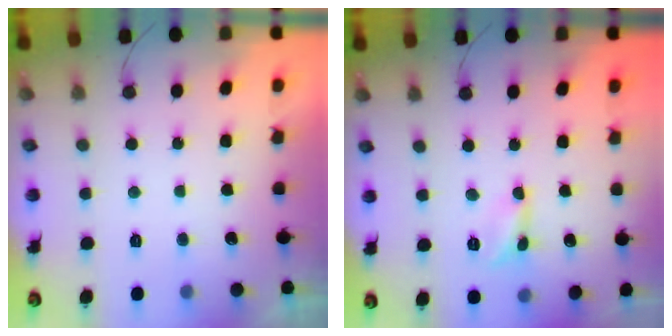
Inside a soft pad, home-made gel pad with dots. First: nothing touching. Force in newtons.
{"total": 2.6, "press": 2.6, "slide": 0.2}